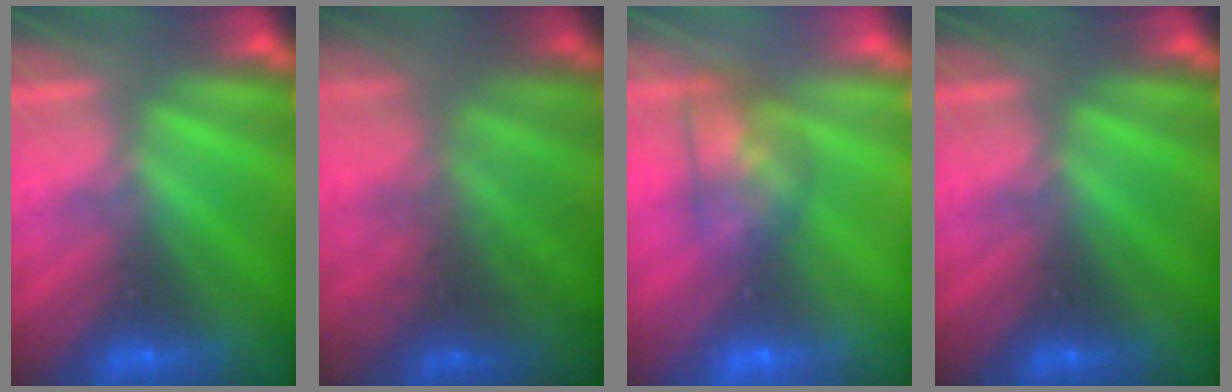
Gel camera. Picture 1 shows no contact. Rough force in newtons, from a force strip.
{"total": 10.9}
{"total": 5.8}
{"total": 0.0}